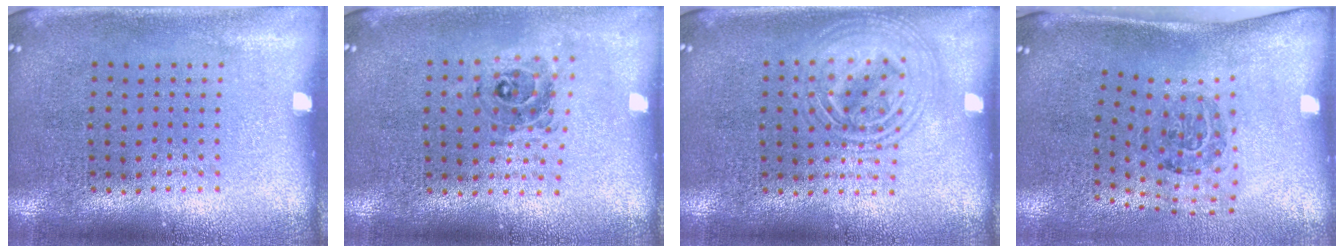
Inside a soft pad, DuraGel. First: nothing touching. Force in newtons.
{"total": 0.7, "press": 0.7, "slide": 0.1}
{"total": 2.6, "press": 2.6, "slide": 0.3}
{"total": 1.8, "press": 1.3, "slide": 1.3}